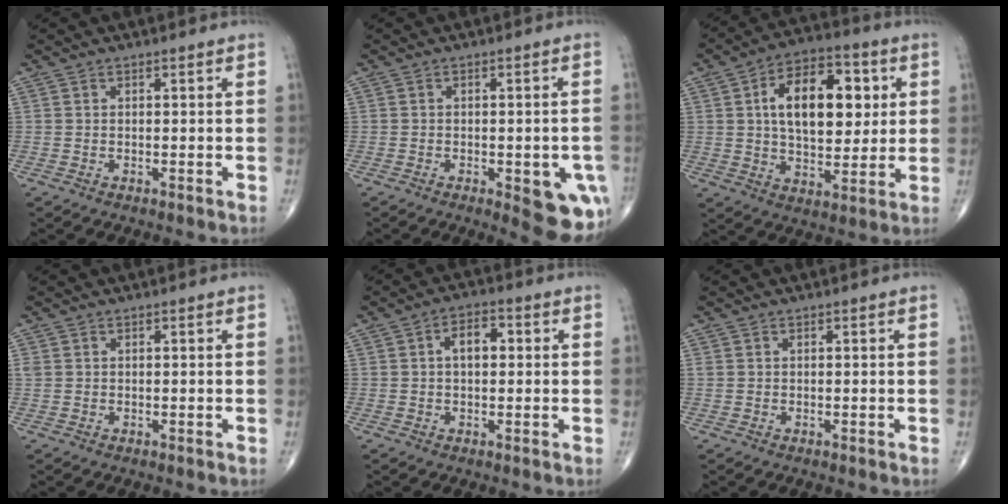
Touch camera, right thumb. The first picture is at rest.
{"total": 10.8, "force": [-4.0, 4.1, 9.2], "torque": [-0.088, 0.002, -0.038]}
{"total": 17.8, "force": [3.8, 10.1, 14.1], "torque": [-0.188, 0.003, 0.060]}
{"total": 1.1, "force": [0.3, 0.9, 0.6], "torque": [-0.015, 0.006, 0.008]}
{"total": 5.3, "force": [0.8, 3.1, 4.3], "torque": [-0.064, 0.015, 0.007]}
{"total": 0.5, "force": [0.2, 0.4, 0.2], "torque": [-0.001, 0.002, 0.003]}